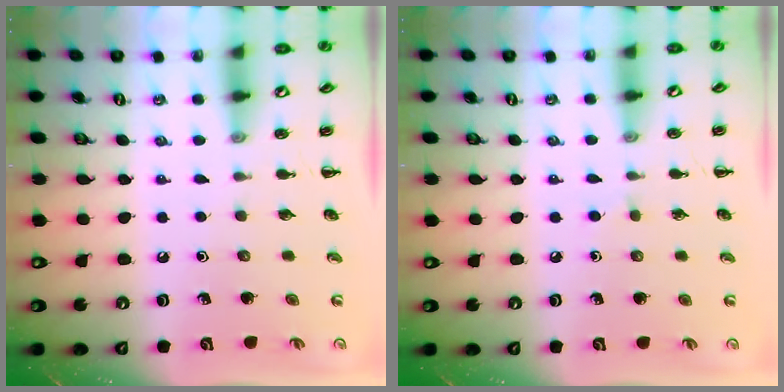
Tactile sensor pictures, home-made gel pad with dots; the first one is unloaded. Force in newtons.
{"total": 1.6, "press": 1.4, "slide": 0.8}